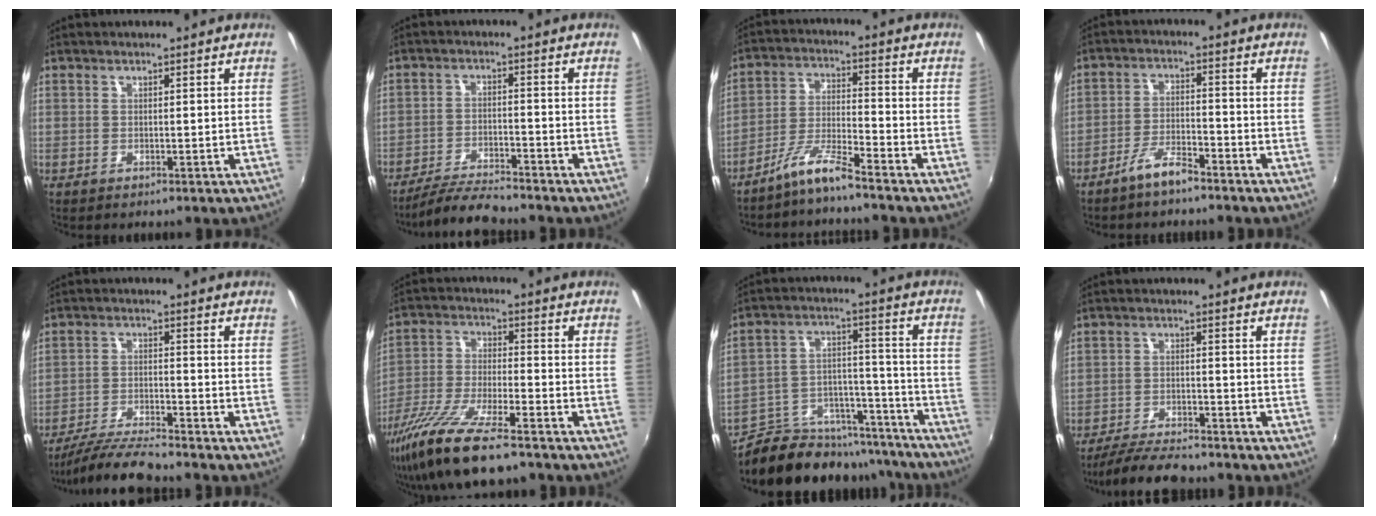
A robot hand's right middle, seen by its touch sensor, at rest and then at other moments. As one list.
[{"total": 8.1, "force": [-7.5, 0.5, 3.0], "torque": [-0.077, -0.007, -0.136]}, {"total": 6.3, "force": [-5.5, -0.6, 3.0], "torque": [-0.067, 0.012, -0.108]}, {"total": 5.4, "force": [-4.4, 1.0, 3.0], "torque": [-0.067, 0.003, -0.081]}, {"total": 9.9, "force": [-9.0, 0.3, 4.0], "torque": [-0.094, -0.012, -0.166]}, {"total": 16.5, "force": [-12.0, 3.3, 10.9], "torque": [-0.222, -0.042, -0.222]}, {"total": 17.2, "force": [-15.6, 6.5, 3.6], "torque": [-0.063, 0.052, -0.225]}, {"total": 9.8, "force": [-8.8, 1.8, 4.0], "torque": [-0.102, -0.013, -0.146]}]